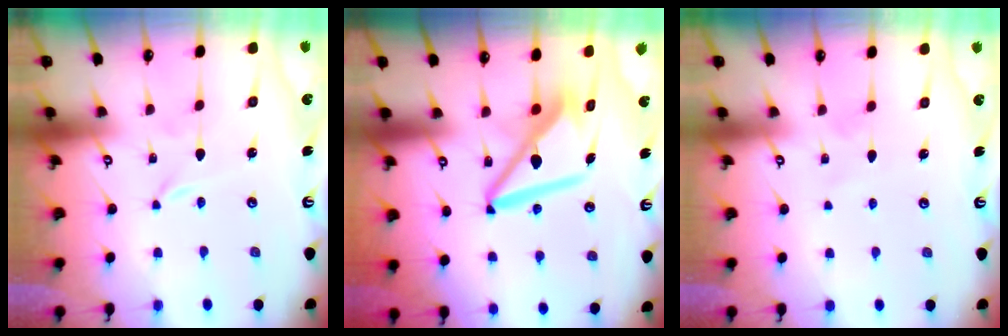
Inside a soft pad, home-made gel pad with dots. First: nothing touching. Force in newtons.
{"total": 11.2, "press": 11.2, "slide": 0.9}
{"total": 5.0, "press": 5.0, "slide": 0.4}